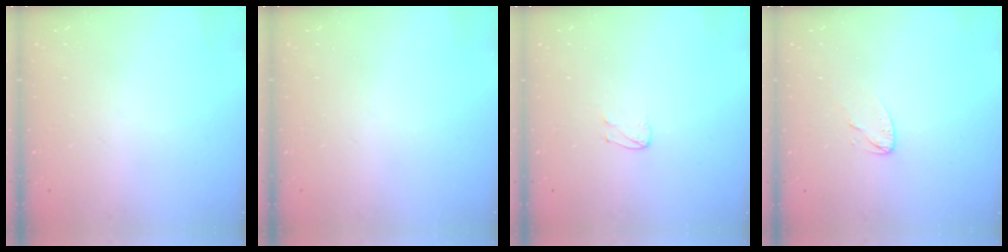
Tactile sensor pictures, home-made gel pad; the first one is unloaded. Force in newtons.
{"total": 0.0}
{"total": 3.8, "press": 3.8, "slide": 0.3}
{"total": 3.9, "press": 3.9, "slide": 0.3}